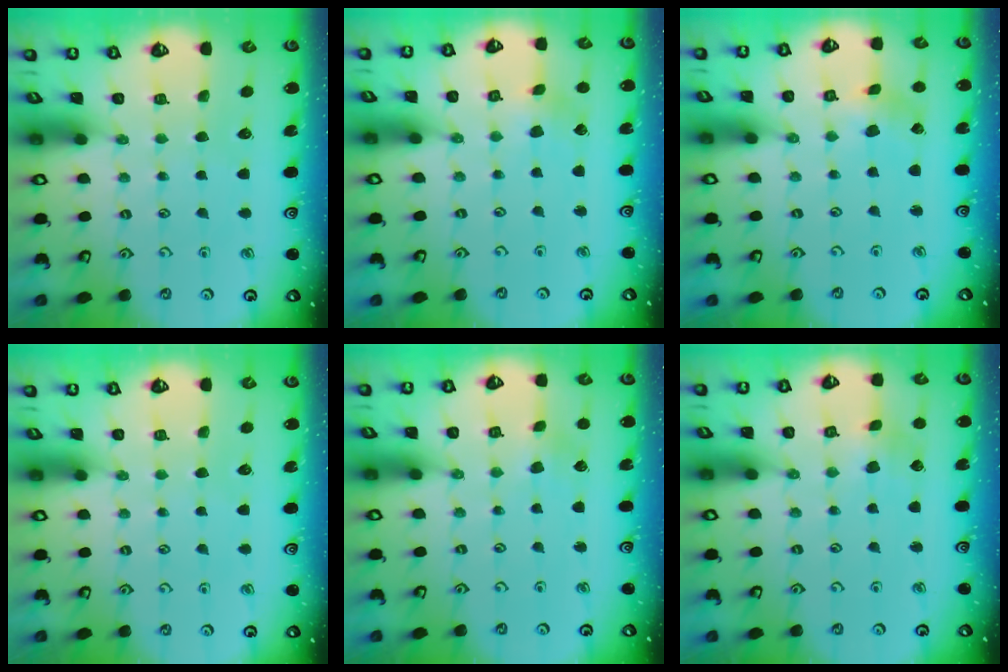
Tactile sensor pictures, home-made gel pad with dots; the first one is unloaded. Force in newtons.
{"total": 2.1, "press": 2.1, "slide": 0.1}
{"total": 1.3, "press": 1.2, "slide": 0.3}
{"total": 0.0}
{"total": 1.8, "press": 1.8, "slide": 0.2}
{"total": 3.0, "press": 2.9, "slide": 0.3}